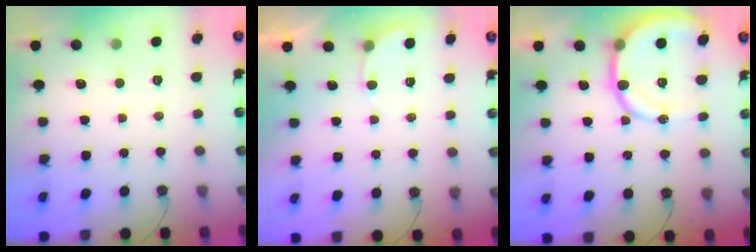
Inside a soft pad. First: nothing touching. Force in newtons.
{"total": 2.7, "press": 2.7, "slide": 0.2}
{"total": 12.1, "press": 11.8, "slide": 2.7}